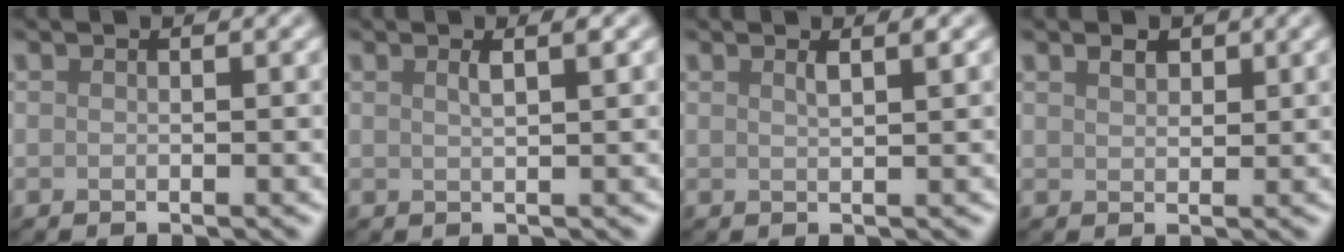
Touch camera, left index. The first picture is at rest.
{"total": 1.7, "force": [0.7, 0.4, 1.4], "torque": [-0.018, 0.003, 0.007]}
{"total": 1.4, "force": [0.8, 0.4, 1.1], "torque": [-0.012, 0.002, 0.010]}
{"total": 1.3, "force": [0.9, 0.7, 0.5], "torque": [-0.010, 0.001, 0.018]}